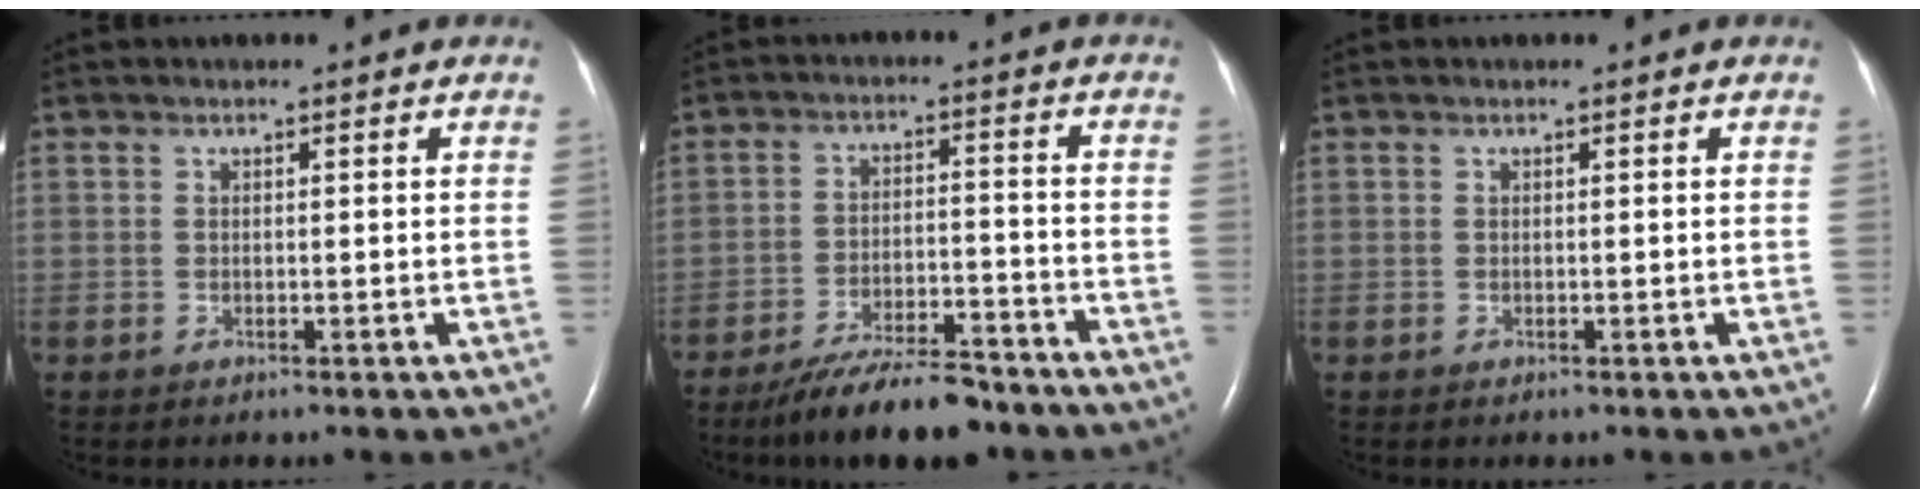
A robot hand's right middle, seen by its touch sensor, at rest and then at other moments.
{"total": 10.8, "force": [-9.2, 2.2, 5.3], "torque": [-0.089, -0.011, -0.153]}
{"total": 0.0}